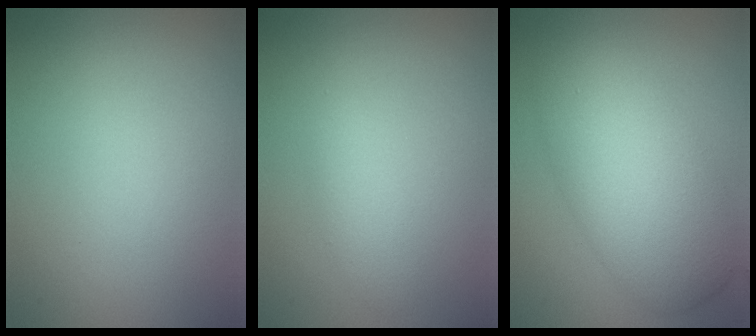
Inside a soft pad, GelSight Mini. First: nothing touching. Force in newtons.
{"total": 1.7, "press": 1.7, "slide": 0.0}
{"total": 8.2, "press": 8.2, "slide": 0.3}